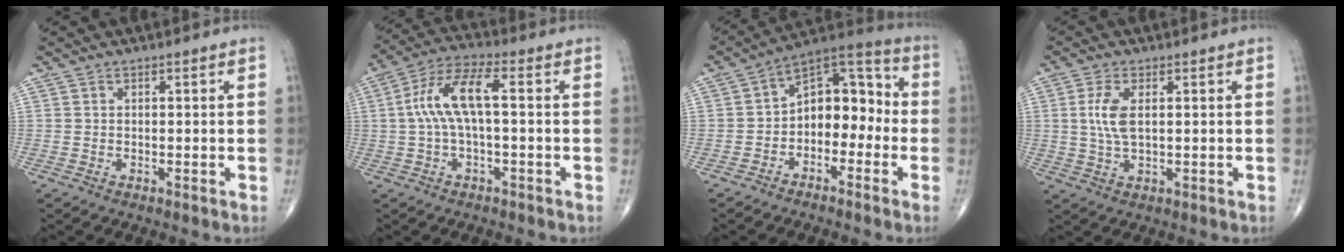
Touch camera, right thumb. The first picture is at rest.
{"total": 9.8, "force": [0.5, 3.2, 9.3], "torque": [-0.201, 0.036, 0.005]}
{"total": 11.8, "force": [-2.2, 7.7, 8.6], "torque": [-0.087, 0.050, -0.054]}
{"total": 5.5, "force": [0.9, 2.4, 4.8], "torque": [-0.111, -0.002, 0.020]}